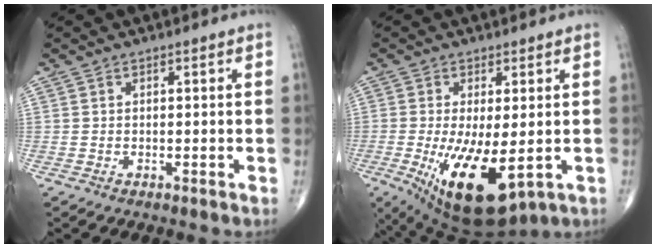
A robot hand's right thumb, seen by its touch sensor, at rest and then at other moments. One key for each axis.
{"total": 14.1, "fx": -3.4, "fy": 5.4, "fz": 12.5, "tx": -0.222, "ty": -0.025, "tz": -0.035}